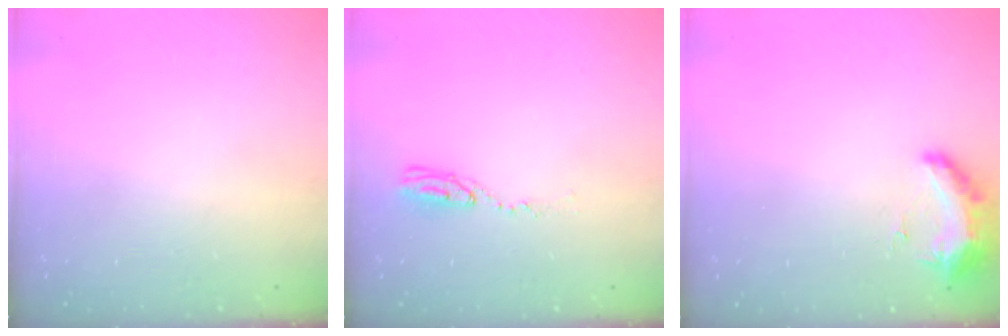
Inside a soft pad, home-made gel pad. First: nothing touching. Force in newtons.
{"total": 4.8, "press": 4.7, "slide": 0.4}
{"total": 14.6, "press": 10.5, "slide": 10.2}